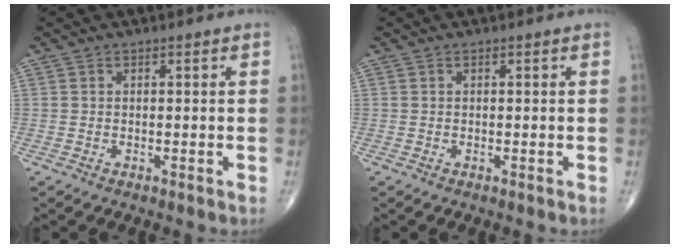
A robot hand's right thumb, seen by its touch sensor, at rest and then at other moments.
{"total": 0.0}